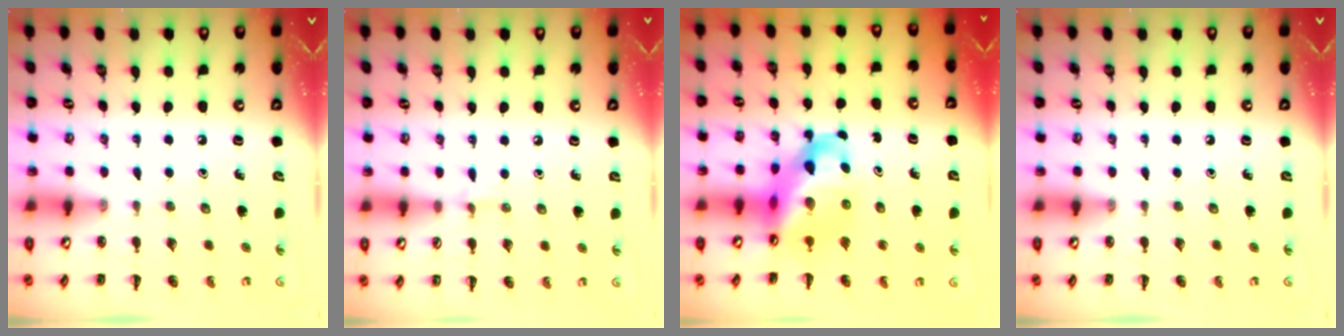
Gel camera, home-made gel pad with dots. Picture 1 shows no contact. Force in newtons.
{"total": 4.2, "press": 4.0, "slide": 1.5}
{"total": 12.6, "press": 12.1, "slide": 3.4}
{"total": 0.0}